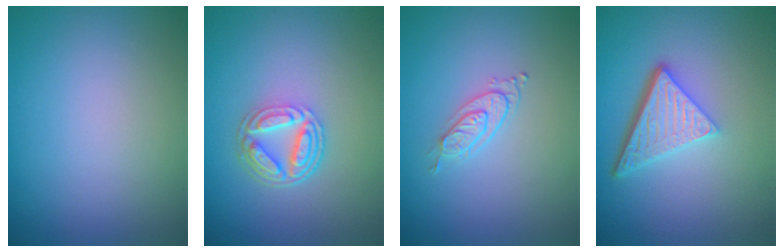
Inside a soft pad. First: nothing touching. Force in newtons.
{"total": 4.5, "press": 3.3, "slide": 3.0}
{"total": 2.0, "press": 1.4, "slide": 1.4}
{"total": 5.1, "press": 3.5, "slide": 3.7}